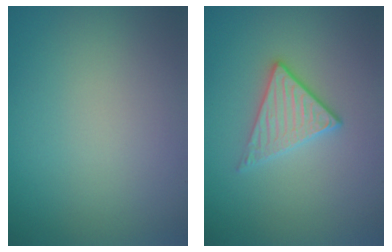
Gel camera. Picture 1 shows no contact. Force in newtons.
{"total": 2.8, "press": 2.6, "slide": 1.1}